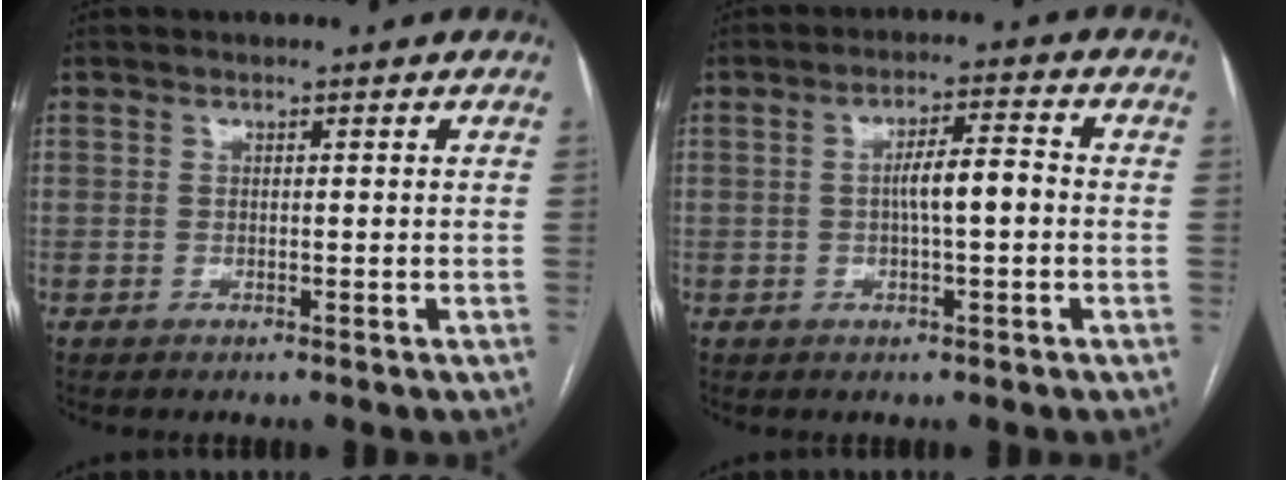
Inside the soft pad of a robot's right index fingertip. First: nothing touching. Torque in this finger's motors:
{"motor_torque": [0.92, -0.04, 0.57, 0.12]}